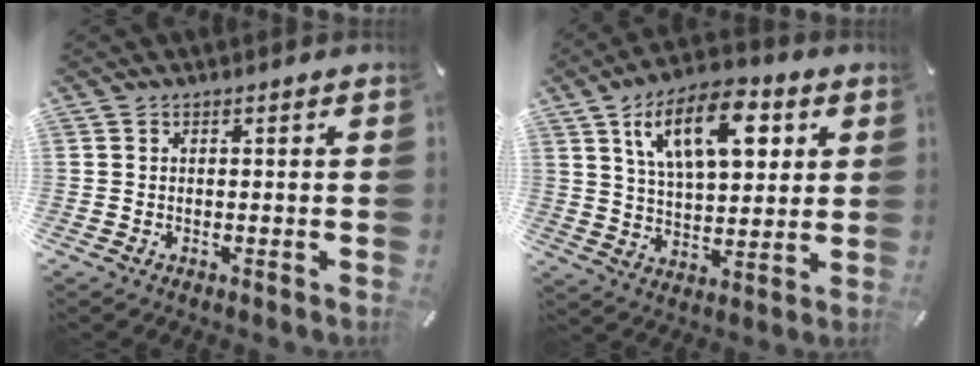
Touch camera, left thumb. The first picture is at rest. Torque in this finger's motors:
{"motor_torque": [0.65, 0.65, 1.41, -1.36, 0.25]}